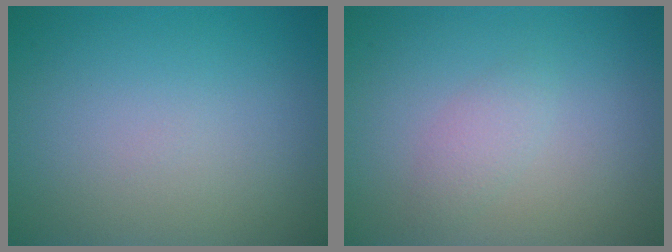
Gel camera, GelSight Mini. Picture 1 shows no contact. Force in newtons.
{"total": 1.4, "press": 1.4, "slide": 0.1}